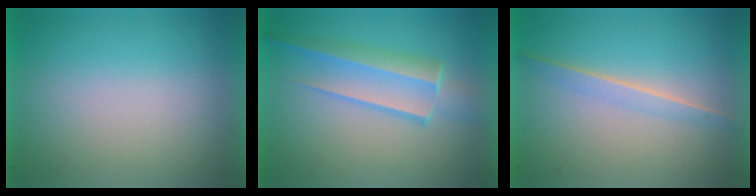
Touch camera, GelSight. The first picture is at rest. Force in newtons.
{"total": 3.1}
{"total": 1.4}